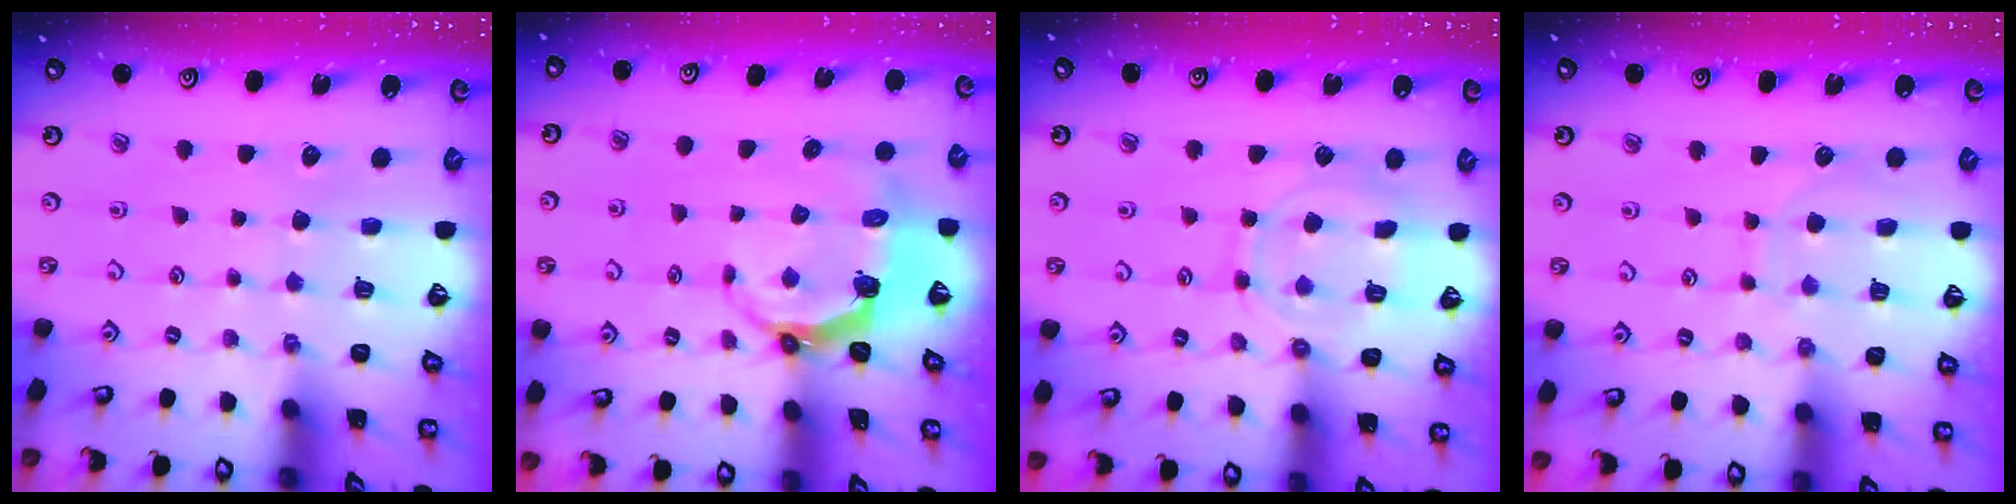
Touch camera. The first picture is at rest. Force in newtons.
{"total": 5.7, "press": 4.3, "slide": 3.8}
{"total": 11.2, "press": 11.1, "slide": 0.7}
{"total": 6.9, "press": 6.9, "slide": 0.5}